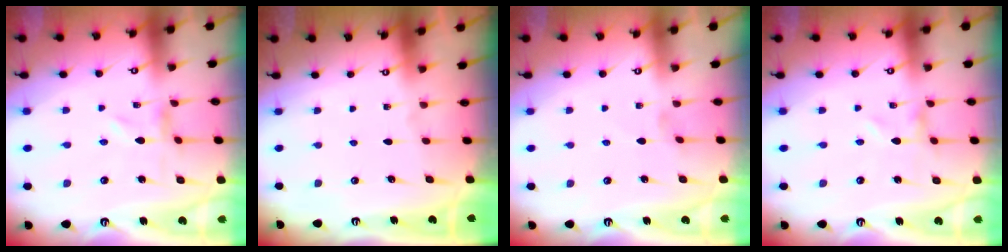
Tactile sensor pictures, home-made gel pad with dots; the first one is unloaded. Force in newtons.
{"total": 0.0}
{"total": 0.7, "press": 0.7, "slide": 0.2}
{"total": 0.0}